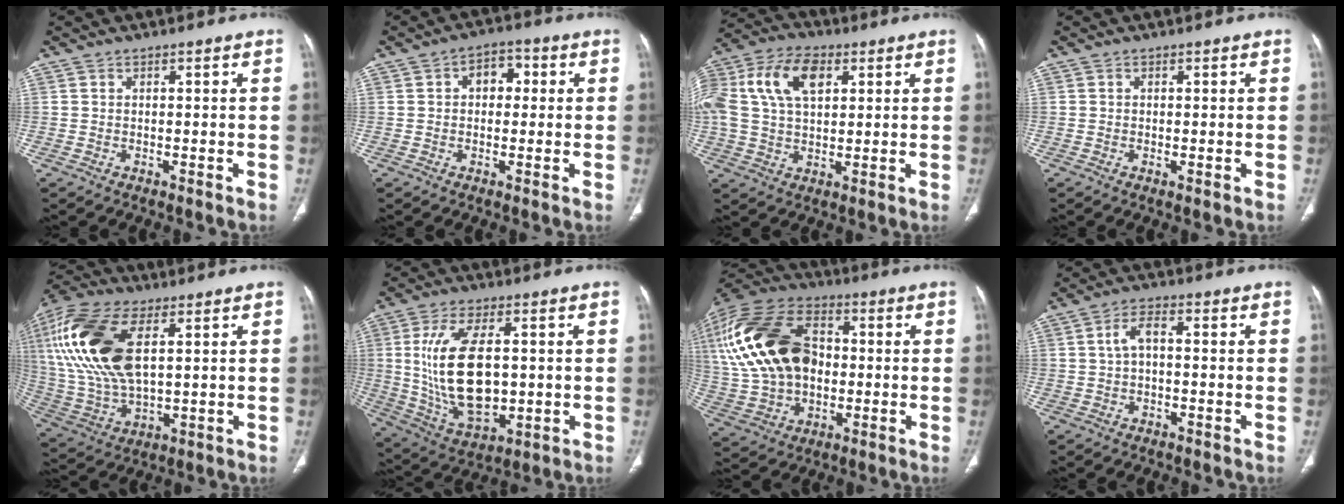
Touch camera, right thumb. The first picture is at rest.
{"total": 5.3, "force": [0.9, 3.7, 3.7], "torque": [-0.031, 0.013, 0.008]}
{"total": 19.3, "force": [6.3, 12.0, 13.8], "torque": [-0.305, 0.031, 0.111]}
{"total": 0.8, "force": [-0.2, 0.2, 0.7], "torque": [-0.017, -0.004, -0.003]}
{"total": 22.1, "force": [6.0, 10.9, 18.3], "torque": [-0.398, -0.008, 0.113]}
{"total": 17.5, "force": [1.3, 9.1, 14.9], "torque": [-0.278, -0.012, 0.039]}
{"total": 26.6, "force": [2.5, 17.8, 19.5], "torque": [-0.412, 0.017, 0.053]}
{"total": 3.9, "force": [0.1, 2.0, 3.4], "torque": [-0.066, 0.015, -0.002]}